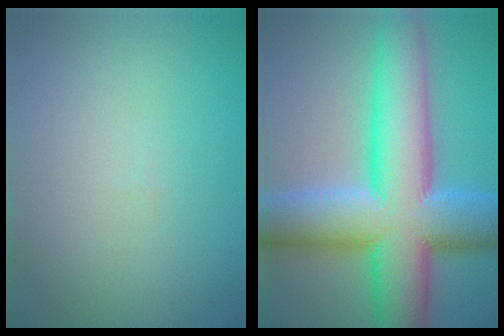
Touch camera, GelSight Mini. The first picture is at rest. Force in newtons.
{"total": 14.9, "press": 14.9, "slide": 0.5}